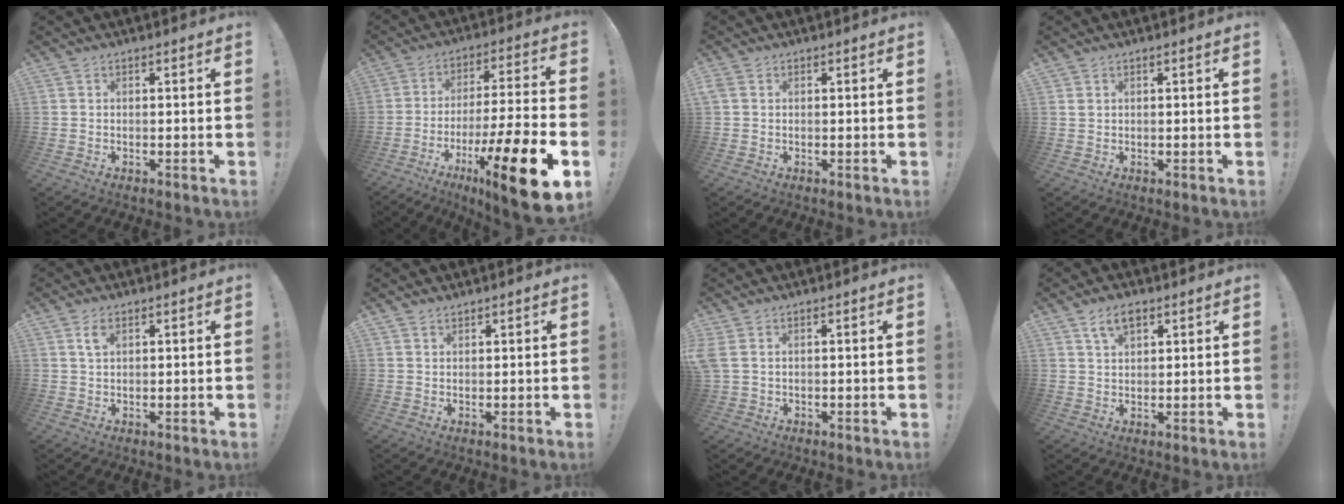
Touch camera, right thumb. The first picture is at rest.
{"total": 20.5, "force": [-10.5, 2.8, 17.5], "torque": [-0.280, 0.060, -0.165]}
{"total": 1.8, "force": [0.5, 1.3, 1.1], "torque": [-0.029, 0.009, 0.011]}
{"total": 1.3, "force": [0.7, 0.8, 0.8], "torque": [-0.012, -0.001, 0.013]}
{"total": 3.1, "force": [1.6, 1.5, 2.2], "torque": [-0.035, -0.003, 0.027]}
{"total": 1.3, "force": [1.2, 0.6, 0.2], "torque": [-0.002, -0.003, 0.023]}
{"total": 3.1, "force": [1.1, 1.7, 2.3], "torque": [-0.058, 0.003, 0.021]}
{"total": 5.7, "force": [3.2, 3.2, 3.5], "torque": [-0.061, -0.004, 0.058]}